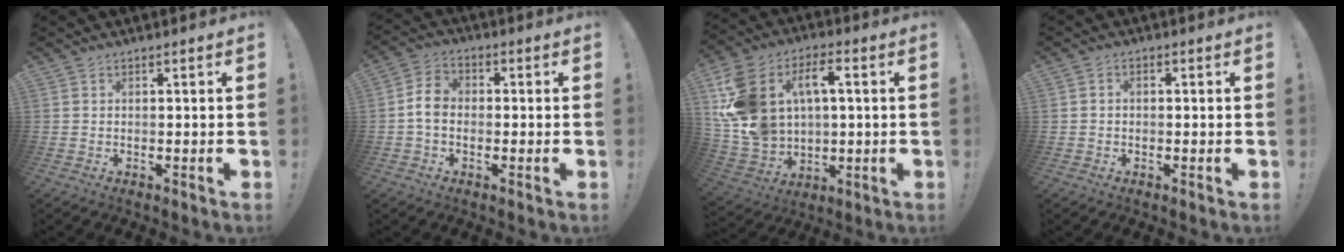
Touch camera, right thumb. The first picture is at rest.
{"total": 6.4, "force": [-1.0, 4.7, 4.3], "torque": [-0.074, 0.019, -0.014]}
{"total": 18.2, "force": [4.4, 12.9, 12.0], "torque": [-0.240, -0.005, 0.081]}
{"total": 1.3, "force": [-0.6, 0.8, 0.8], "torque": [-0.018, 0.007, -0.011]}